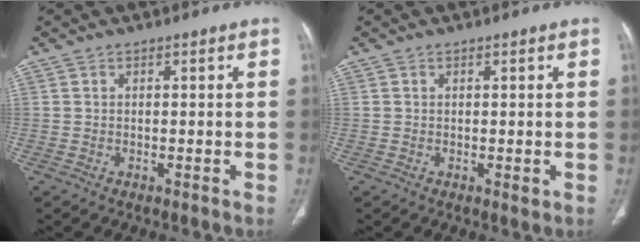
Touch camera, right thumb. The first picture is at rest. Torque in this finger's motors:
{"motor_torque": [-0.07, 0.33, -0.29, 0.09, -0.01]}